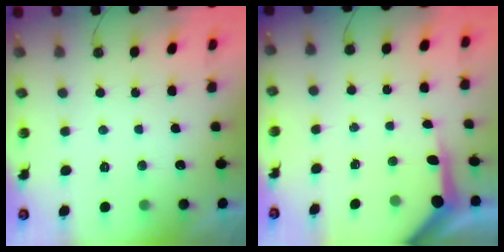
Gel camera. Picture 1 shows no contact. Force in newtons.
{"total": 5.2, "press": 5.2, "slide": 0.2}